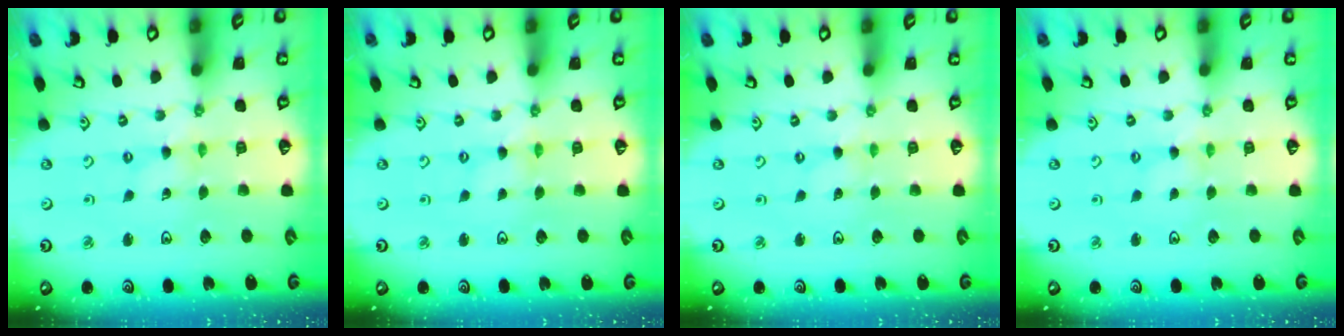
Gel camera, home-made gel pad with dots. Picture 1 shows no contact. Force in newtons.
{"total": 0.9, "press": 0.8, "slide": 0.2}
{"total": 0.0}
{"total": 1.0, "press": 1.0, "slide": 0.2}